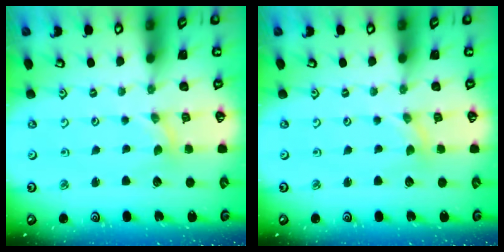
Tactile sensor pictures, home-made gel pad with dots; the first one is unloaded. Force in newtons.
{"total": 0.0}